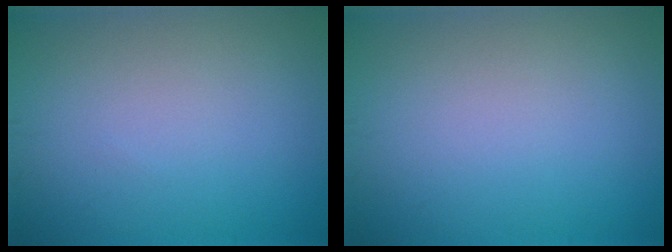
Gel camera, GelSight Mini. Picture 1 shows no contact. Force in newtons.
{"total": 0.0}